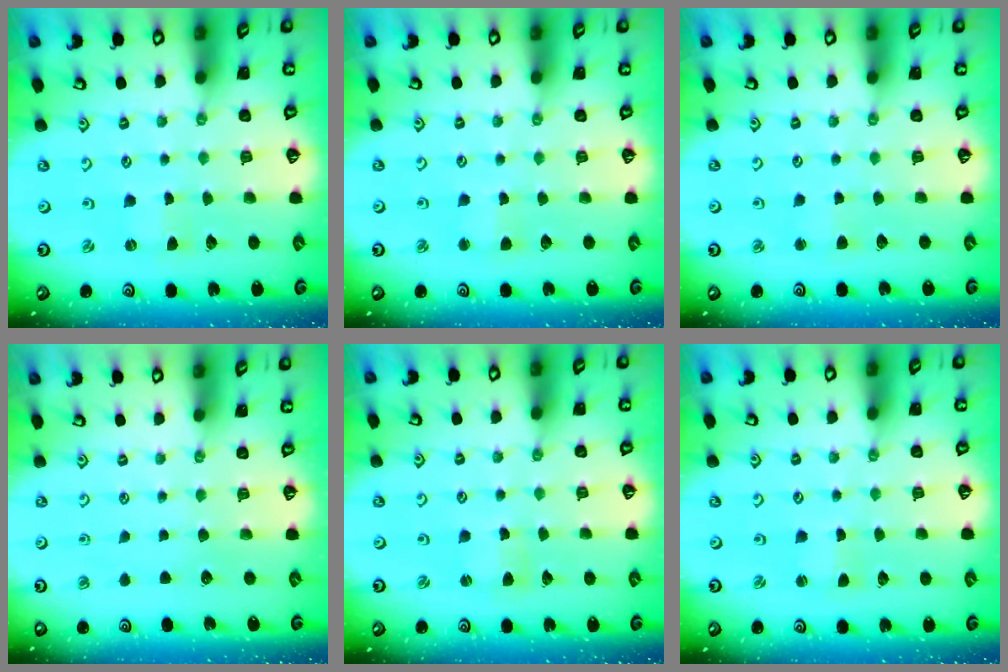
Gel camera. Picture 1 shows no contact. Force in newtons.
{"total": 2.7, "press": 2.7, "slide": 0.3}
{"total": 2.5, "press": 2.5, "slide": 0.3}
{"total": 0.0}
{"total": 2.2, "press": 2.1, "slide": 0.3}
{"total": 0.8, "press": 0.8, "slide": 0.0}